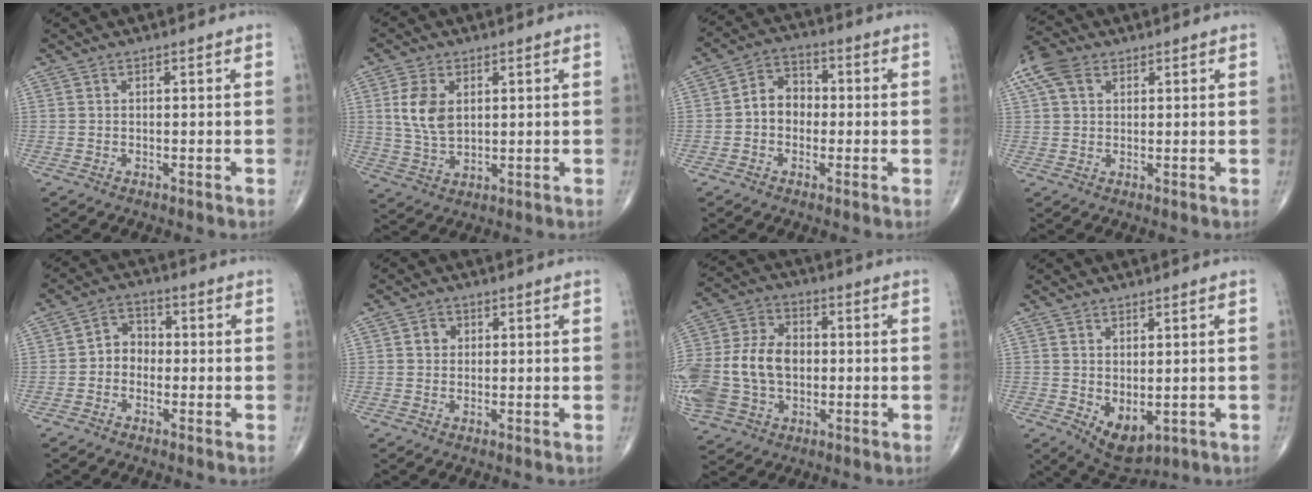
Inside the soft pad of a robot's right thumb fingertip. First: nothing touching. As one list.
[{"total": 7.8, "force": [2.0, 4.8, 5.8], "torque": [-0.110, -0.008, 0.045]}, {"total": 6.7, "force": [-0.6, 5.4, 3.9], "torque": [-0.039, 0.026, -0.026]}, {"total": 7.3, "force": [3.3, 4.9, 4.4], "torque": [-0.096, 0.017, 0.060]}, {"total": 4.9, "force": [-0.9, 4.1, 2.5], "torque": [-0.016, 0.022, -0.031]}, {"total": 2.2, "force": [0.4, 2.0, 0.8], "torque": [-0.001, 0.002, 0.004]}, {"total": 24.5, "force": [-1.9, 18.4, 16.1], "torque": [-0.389, 0.028, -0.022]}, {"total": 6.7, "force": [-1.0, 3.8, 5.4], "torque": [-0.071, -0.009, 0.005]}]